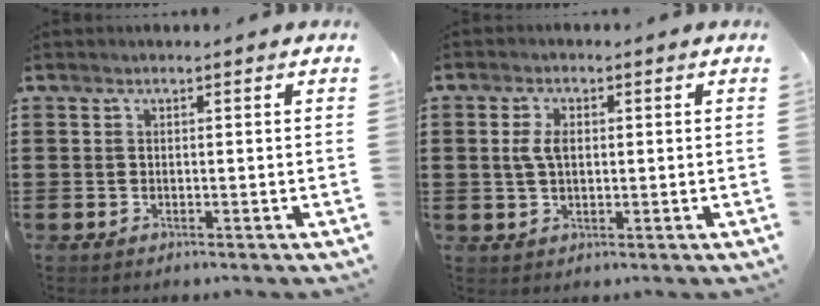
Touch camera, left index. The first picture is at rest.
{"total": 3.5, "force": [0.5, 1.9, 2.9], "torque": [-0.070, 0.006, 0.005]}